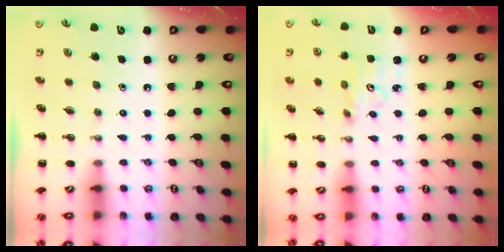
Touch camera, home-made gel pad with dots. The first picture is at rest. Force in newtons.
{"total": 2.4, "press": 2.3, "slide": 0.8}